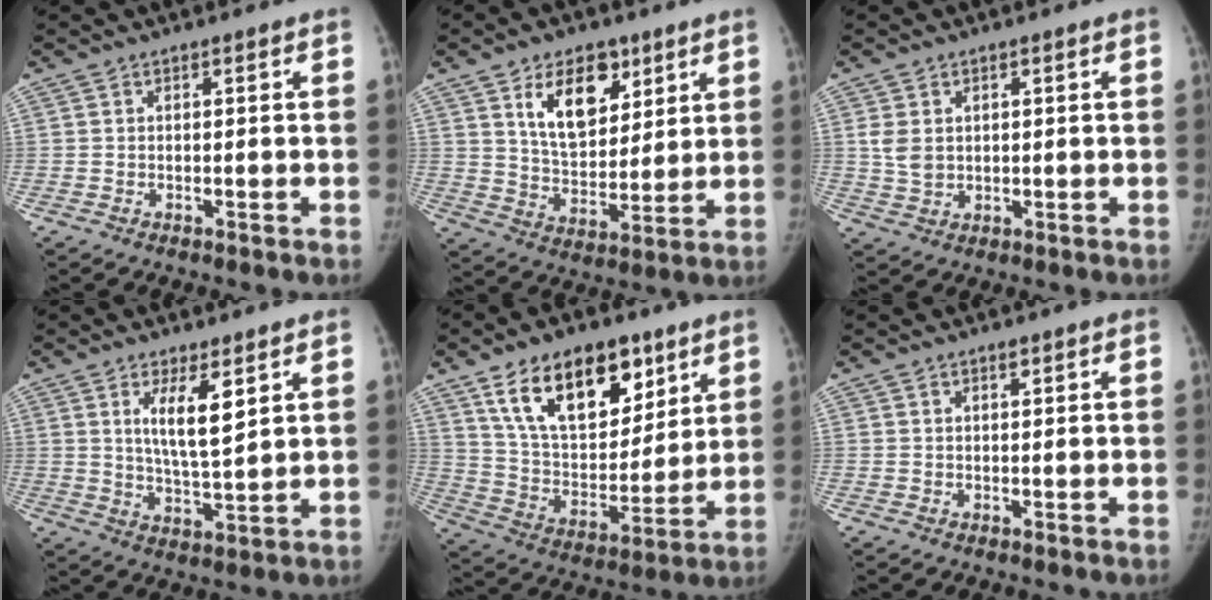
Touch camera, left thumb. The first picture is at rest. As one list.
[{"total": 13.4, "force": [6.8, 8.0, 8.3], "torque": [-0.096, -0.041, 0.124]}, {"total": 4.1, "force": [1.1, 3.2, 2.4], "torque": [-0.038, -0.006, 0.030]}, {"total": 8.2, "force": [3.5, 2.2, 7.0], "torque": [-0.112, -0.035, 0.069]}, {"total": 21.5, "force": [12.1, 11.8, 13.2], "torque": [-0.170, -0.045, 0.216]}, {"total": 0.9, "force": [0.7, 0.3, 0.5], "torque": [-0.005, -0.004, 0.012]}]